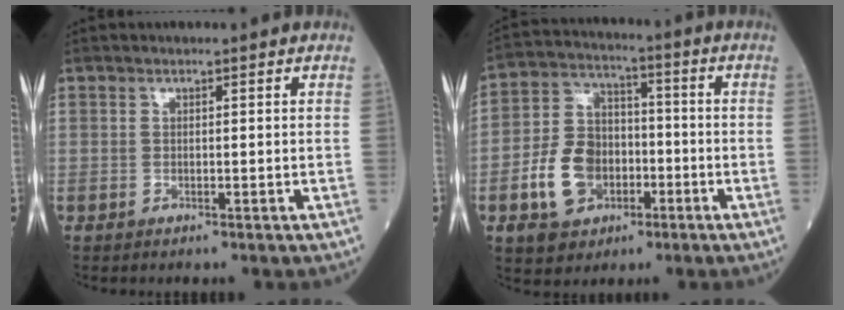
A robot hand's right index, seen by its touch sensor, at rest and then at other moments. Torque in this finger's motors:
{"motor_torque": [1.15, -0.14, 0.37, 0.11]}